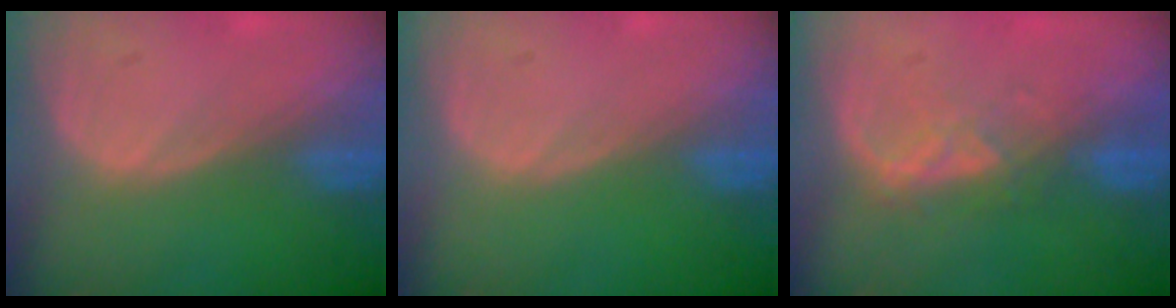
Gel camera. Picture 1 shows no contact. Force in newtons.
{"total": 0.0}
{"total": 3.8, "press": 3.8, "slide": 0.6}